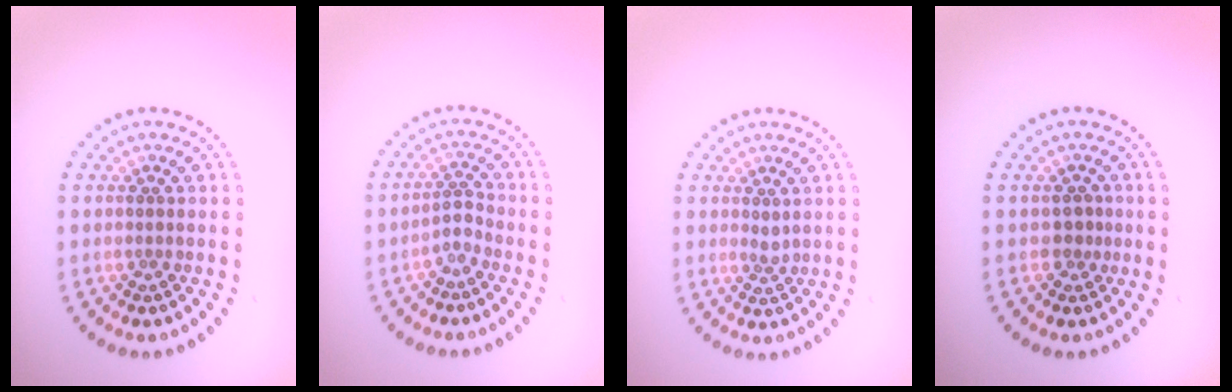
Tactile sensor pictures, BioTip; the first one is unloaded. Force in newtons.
{"total": 1.5, "press": 1.1, "slide": 1.0}
{"total": 0.9, "press": 0.7, "slide": 0.6}
{"total": 1.2, "press": 1.0, "slide": 0.7}